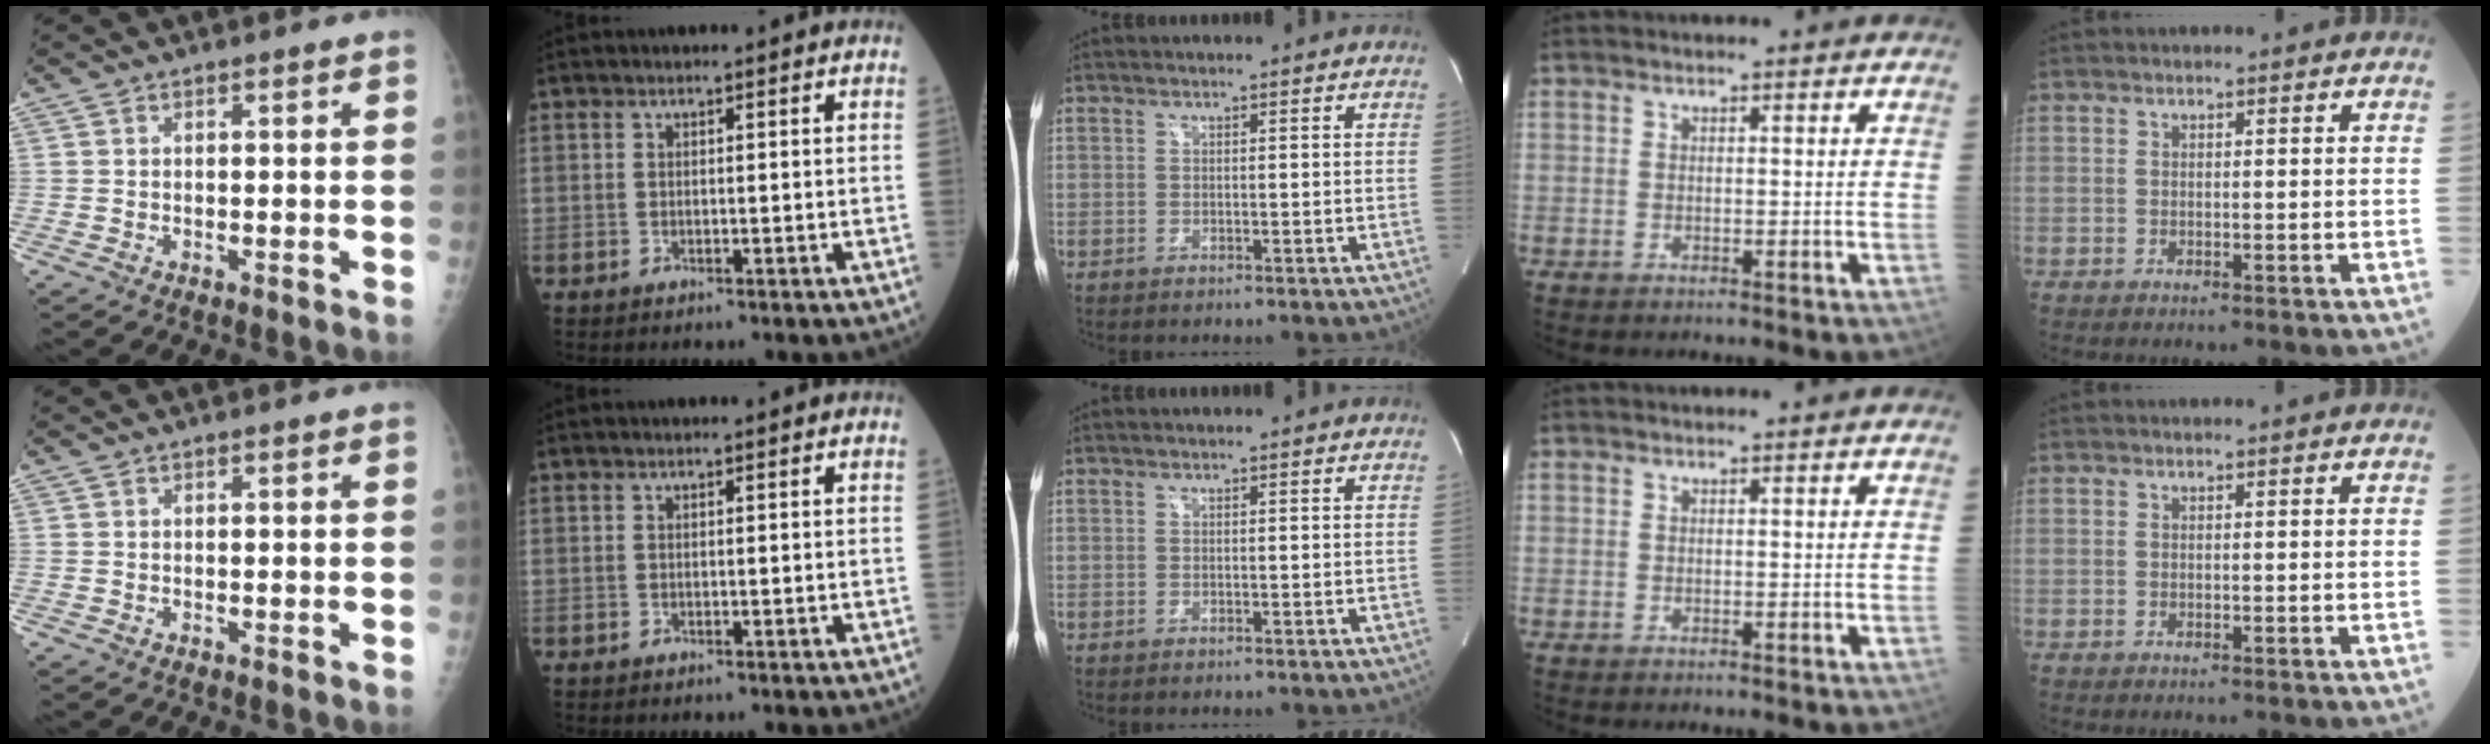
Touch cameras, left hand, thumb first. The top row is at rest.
{}